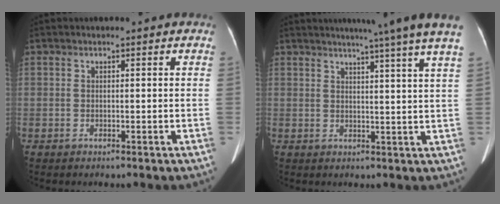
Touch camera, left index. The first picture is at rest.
{"total": 13.2, "force": [10.8, -1.8, 7.4], "torque": [-0.104, -0.016, 0.114]}